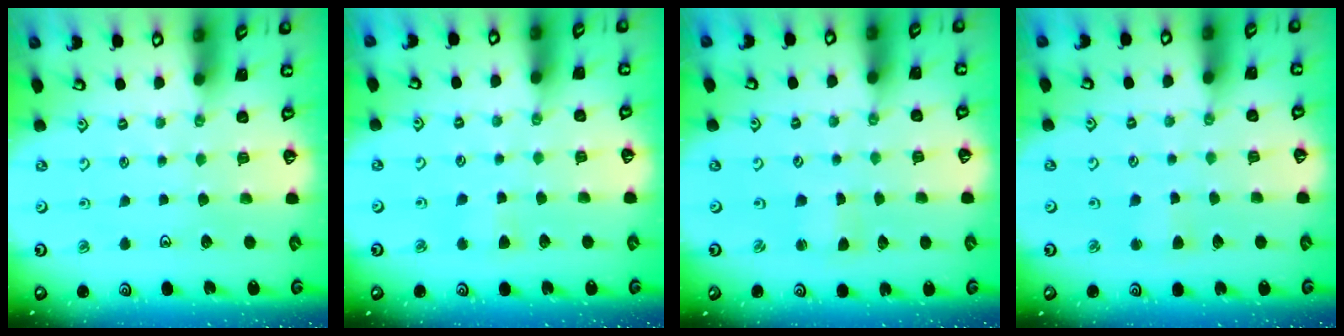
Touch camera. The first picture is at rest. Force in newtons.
{"total": 2.8, "press": 2.7, "slide": 0.5}
{"total": 1.1, "press": 1.1, "slide": 0.1}
{"total": 2.9, "press": 2.9, "slide": 0.4}